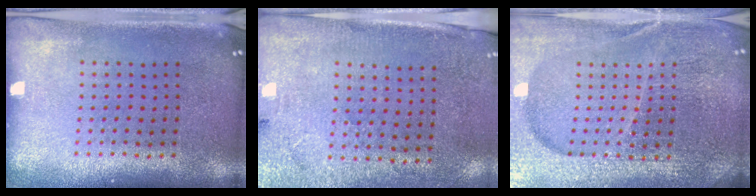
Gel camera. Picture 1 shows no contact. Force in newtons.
{"total": 2.7, "press": 2.3, "slide": 1.4}
{"total": 5.3, "press": 4.8, "slide": 2.2}